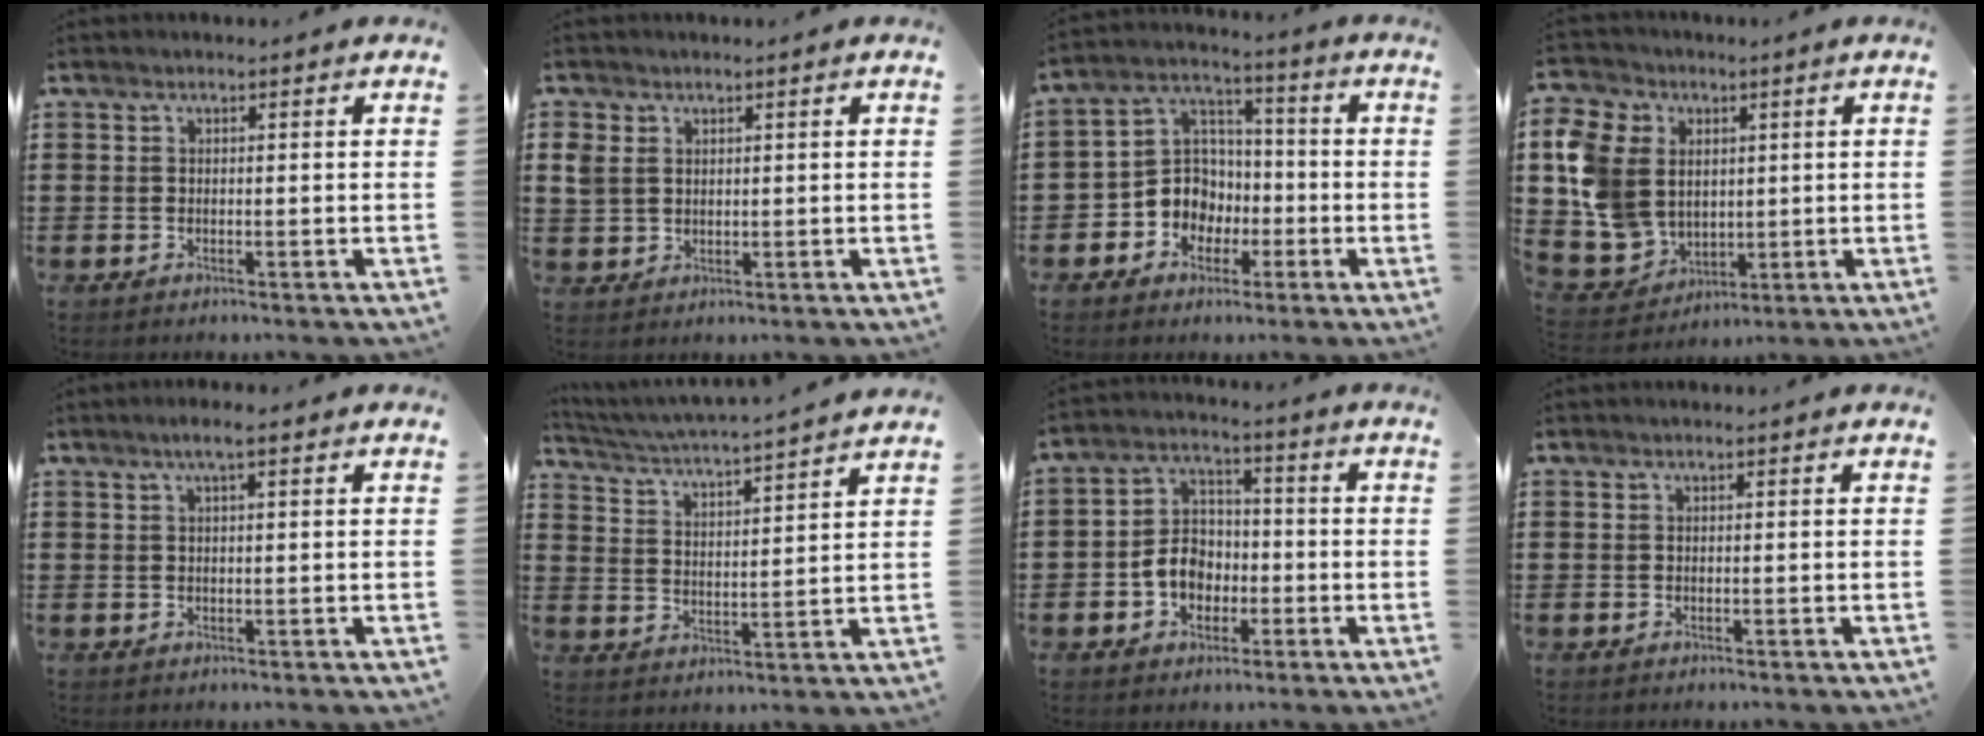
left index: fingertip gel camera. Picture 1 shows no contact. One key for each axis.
{"total": 3.1, "fx": 1.2, "fy": 2.7, "fz": 1.0, "tx": -0.039, "ty": 0.009, "tz": 0.019}
{"total": 7.9, "fx": -2.5, "fy": 7.3, "fz": 2.0, "tx": -0.073, "ty": 0.009, "tz": -0.050}
{"total": 11.3, "fx": 2.3, "fy": 9.4, "fz": 5.8, "tx": -0.180, "ty": 0.013, "tz": 0.046}
{"total": 2.1, "fx": 1.0, "fy": 0.2, "fz": 1.8, "tx": -0.035, "ty": 0.003, "tz": 0.017}
{"total": 3.8, "fx": 3.6, "fy": -0.6, "fz": 1.0, "tx": -0.039, "ty": -0.031, "tz": 0.055}
{"total": 6.4, "fx": -2.1, "fy": 5.2, "fz": 3.2, "tx": -0.079, "ty": 0.014, "tz": -0.043}
{"total": 0.0}